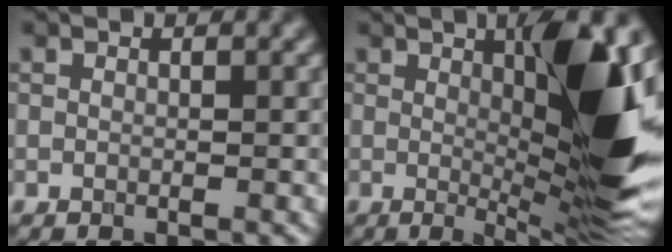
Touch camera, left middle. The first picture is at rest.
{"total": 11.6, "force": [1.7, 2.8, 11.1], "torque": [-0.143, -0.005, 0.031]}